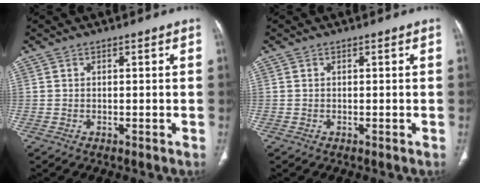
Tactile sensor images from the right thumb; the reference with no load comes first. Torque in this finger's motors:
{"motor_torque": [-0.30, 0.08, -0.21, 0.09, -0.02]}